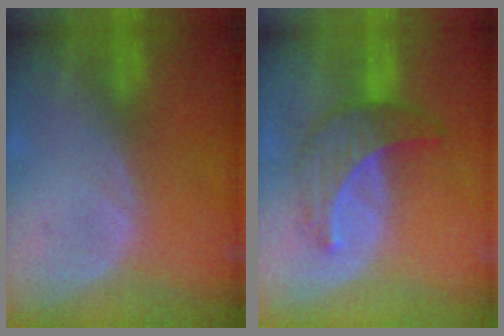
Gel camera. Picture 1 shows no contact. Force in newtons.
{"total": 6.9, "press": 6.6, "slide": 2.0}